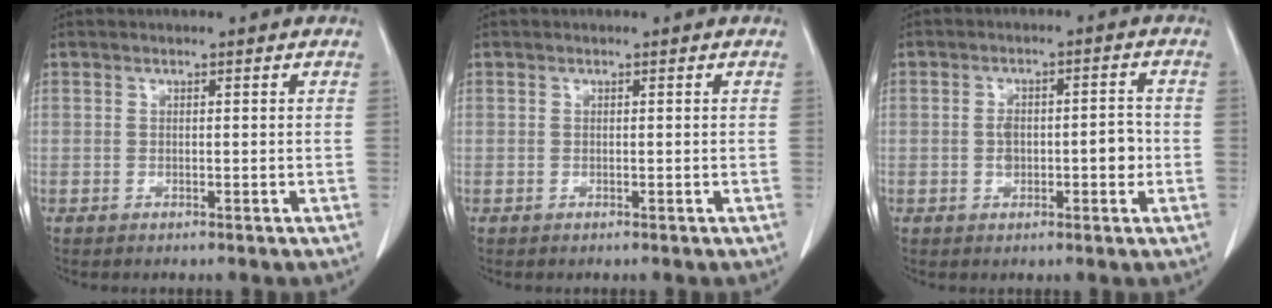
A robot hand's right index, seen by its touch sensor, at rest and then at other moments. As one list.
[{"total": 0.0}, {"total": 5.3, "force": [-0.8, 2.4, 4.6], "torque": [-0.078, 0.013, -0.010]}]